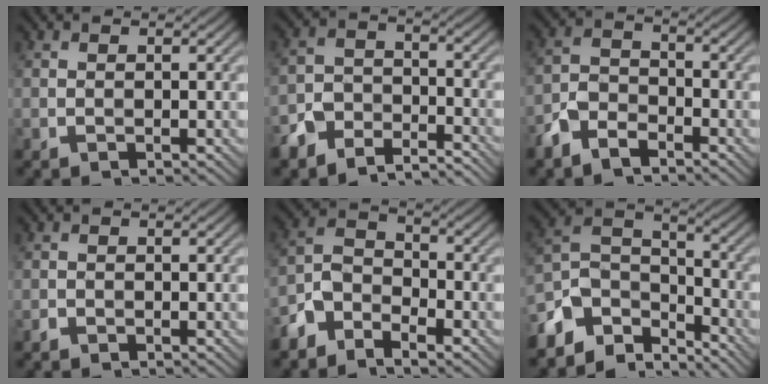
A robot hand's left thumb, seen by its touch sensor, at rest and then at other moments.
{"total": 7.2, "force": [-6.2, 3.0, 2.1], "torque": [-0.049, -0.009, -0.123]}
{"total": 5.2, "force": [-4.0, 2.6, 2.2], "torque": [-0.049, -0.005, -0.092]}
{"total": 0.5, "force": [-0.4, 0.3, 0.1], "torque": [-0.002, -0.002, -0.009]}
{"total": 6.0, "force": [-4.5, 3.0, 2.7], "torque": [-0.052, 0.002, -0.103]}
{"total": 8.8, "force": [-6.6, 4.8, 3.4], "torque": [-0.071, 0.000, -0.140]}